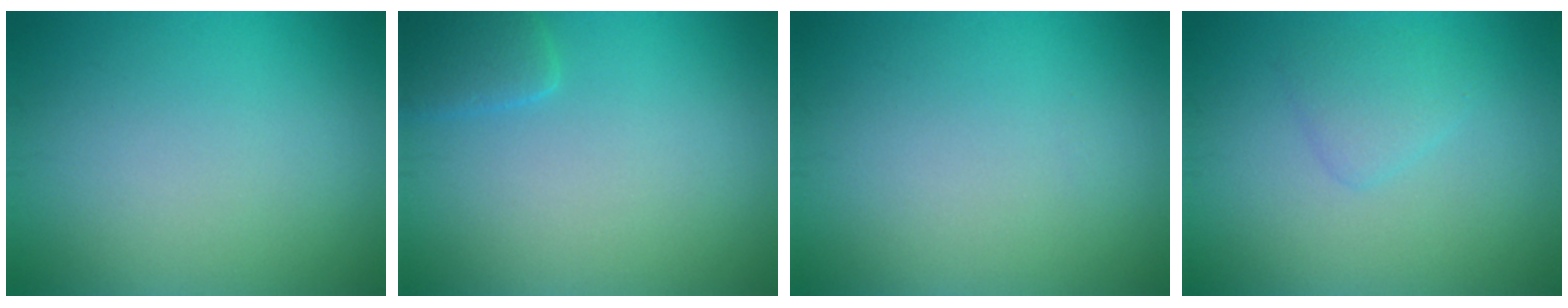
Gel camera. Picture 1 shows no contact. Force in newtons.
{"total": 1.9, "press": 1.9, "slide": 0.3}
{"total": 0.0}
{"total": 1.8, "press": 1.8, "slide": 0.1}